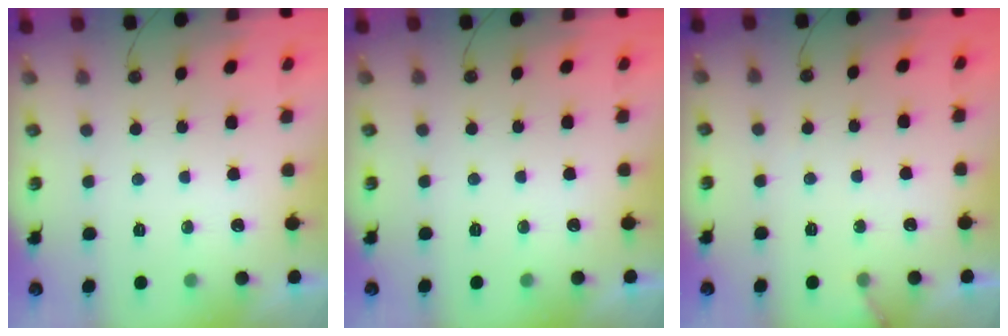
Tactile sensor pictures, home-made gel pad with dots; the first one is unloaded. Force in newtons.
{"total": 0.0}
{"total": 4.3, "press": 4.3, "slide": 0.2}